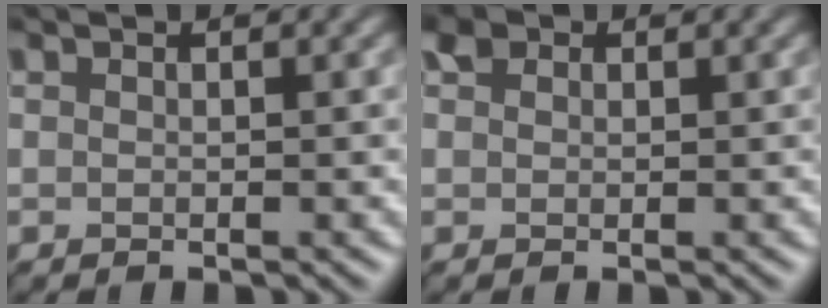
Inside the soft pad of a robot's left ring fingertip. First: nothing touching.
{"total": 1.3, "force": [0.4, 1.2, 0.5], "torque": [-0.013, 0.004, 0.002]}